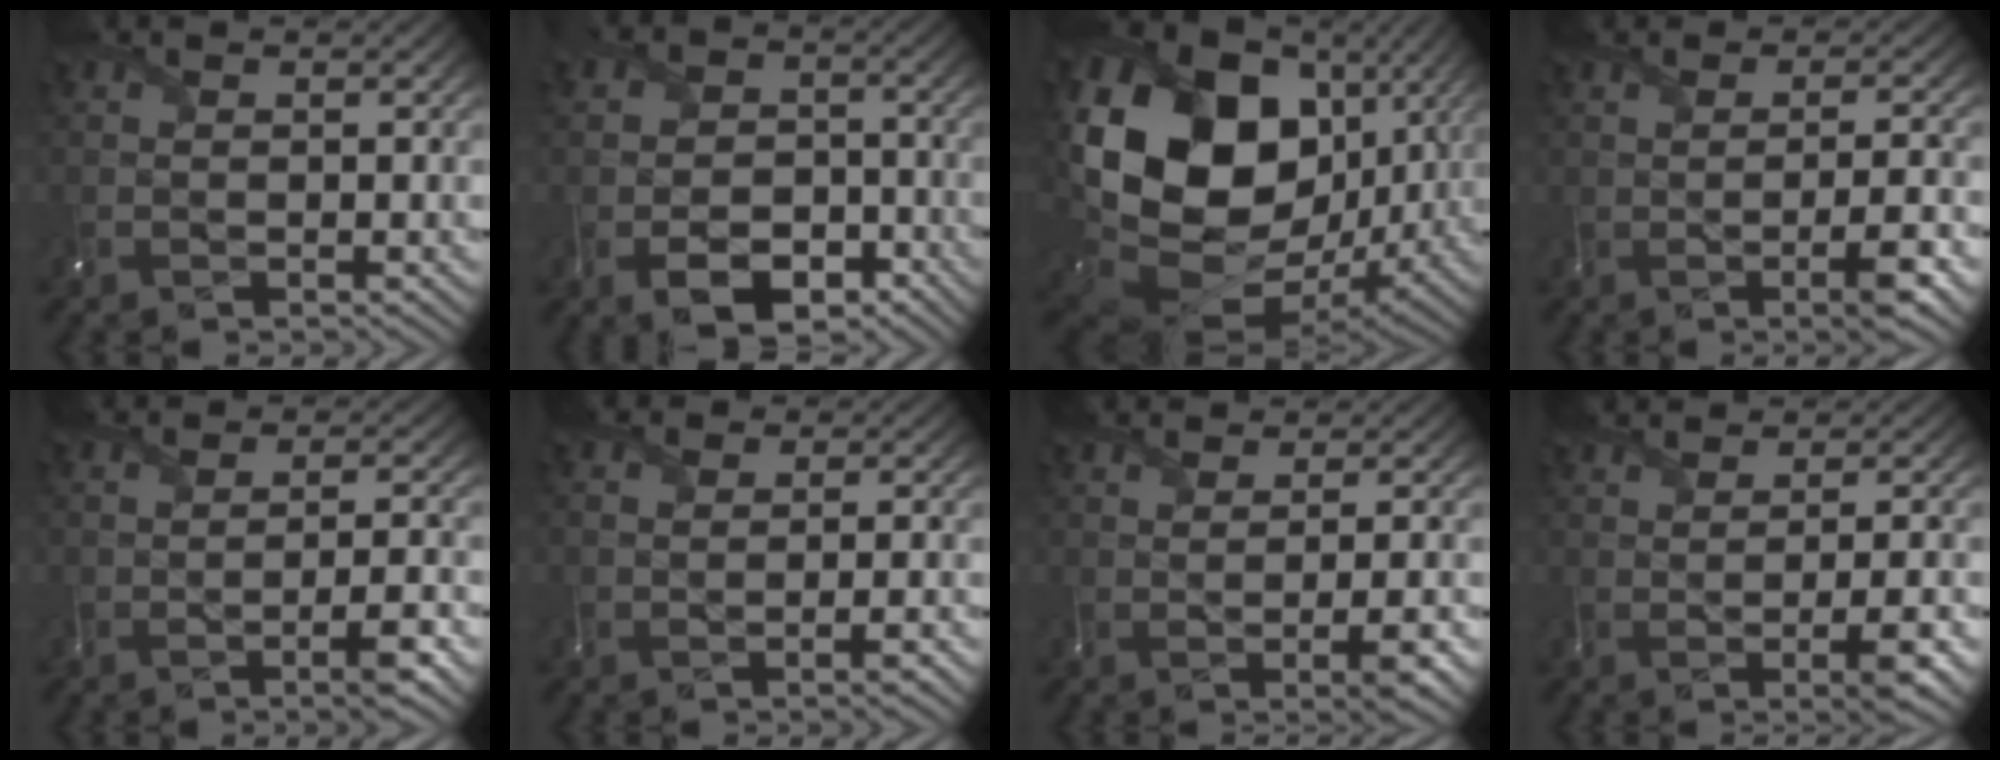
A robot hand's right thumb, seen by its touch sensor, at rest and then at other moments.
{"total": 7.4, "force": [-4.1, 5.1, 3.5], "torque": [-0.041, -0.016, -0.083]}
{"total": 20.7, "force": [2.2, 15.2, 13.9], "torque": [-0.342, -0.023, 0.069]}
{"total": 4.1, "force": [-1.6, 0.2, 3.8], "torque": [-0.052, 0.008, -0.031]}
{"total": 3.7, "force": [-1.9, 0.1, 3.2], "torque": [-0.043, 0.006, -0.039]}
{"total": 2.0, "force": [-0.2, 0.8, 1.8], "torque": [-0.021, 0.009, -0.019]}
{"total": 4.5, "force": [1.4, 1.2, 4.1], "torque": [-0.039, 0.019, 0.001]}
{"total": 4.3, "force": [0.6, 0.7, 4.2], "torque": [-0.046, 0.017, -0.004]}